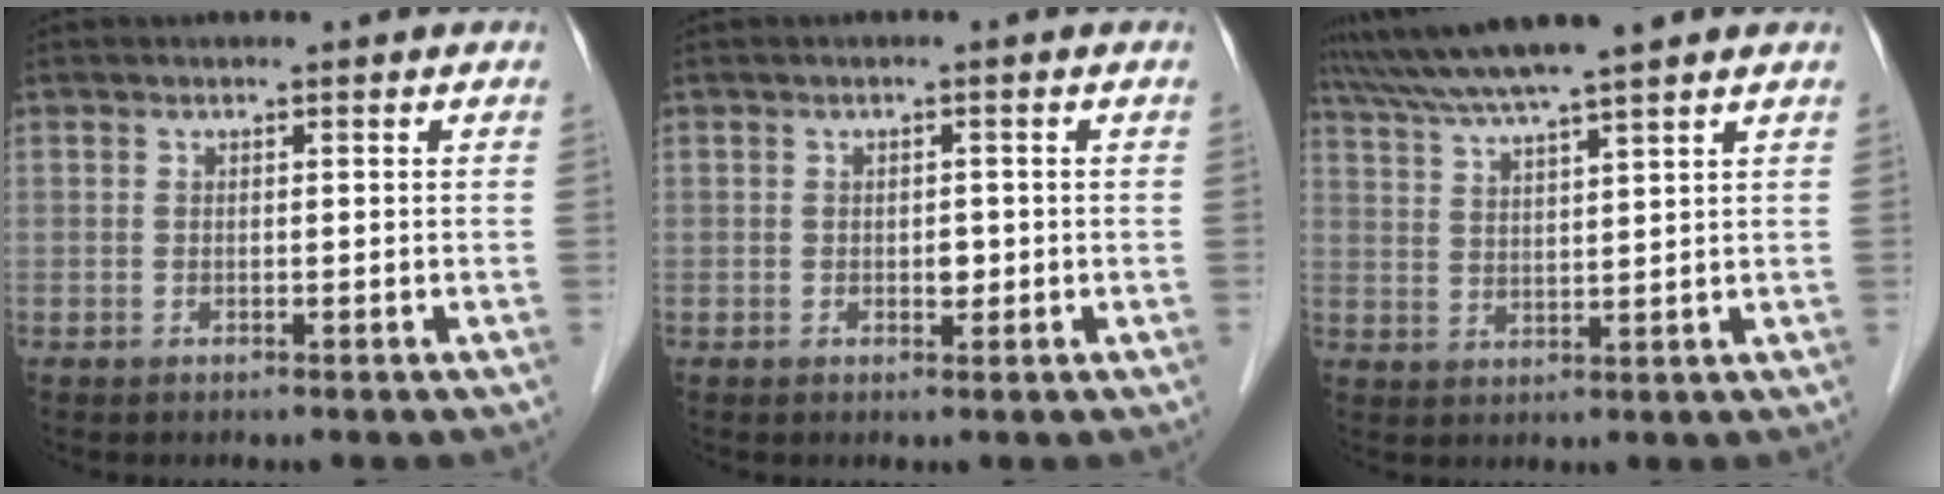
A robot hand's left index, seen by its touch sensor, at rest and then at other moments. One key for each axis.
{"total": 1.4, "fx": -0.2, "fy": 0.9, "fz": 1.0, "tx": -0.015, "ty": 0.001, "tz": 0.000}
{"total": 9.1, "fx": 7.8, "fy": -1.3, "fz": 4.5, "tx": -0.084, "ty": 0.020, "tz": 0.136}